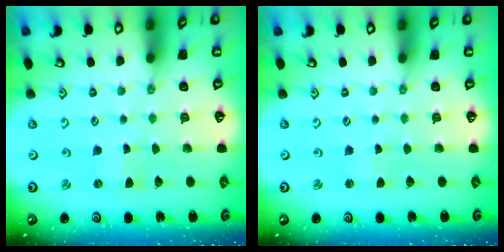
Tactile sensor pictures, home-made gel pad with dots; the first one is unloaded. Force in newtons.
{"total": 0.0}